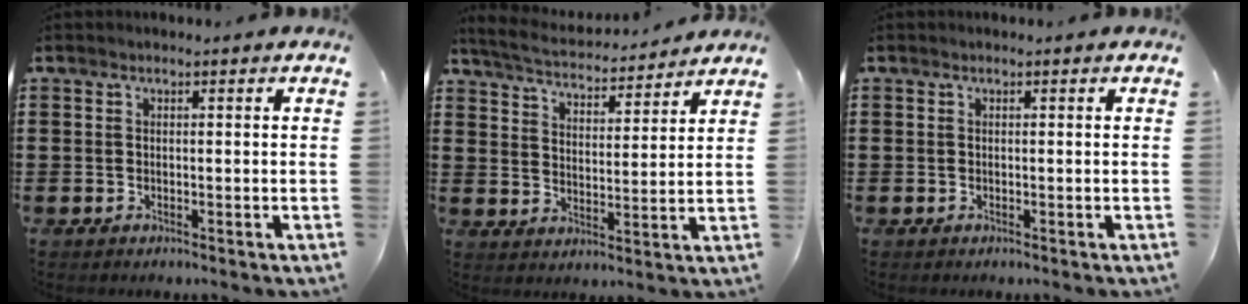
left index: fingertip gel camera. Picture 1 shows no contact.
{"total": 4.5, "force": [4.4, 0.1, 0.7], "torque": [-0.039, -0.030, 0.073]}
{"total": 0.0}